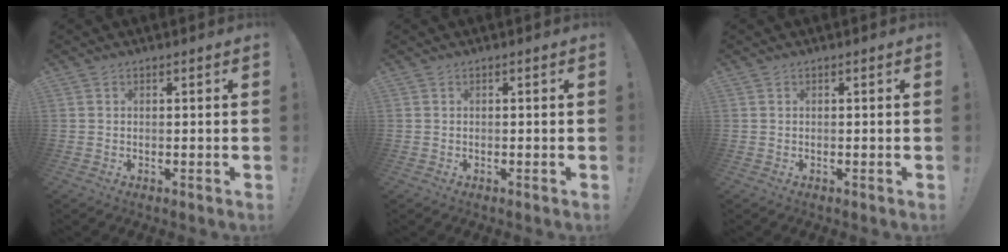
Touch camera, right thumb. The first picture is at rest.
{"total": 0.0}
{"total": 0.0}